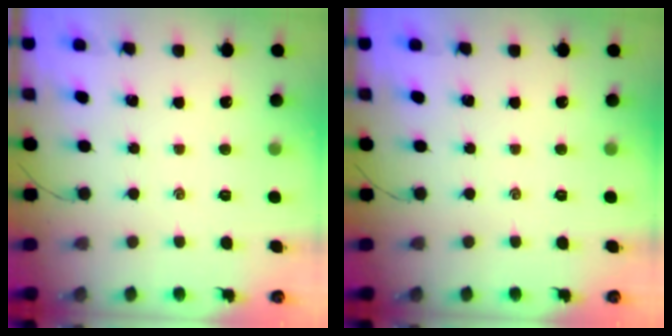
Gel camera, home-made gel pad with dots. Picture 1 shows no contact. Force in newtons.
{"total": 0.0}